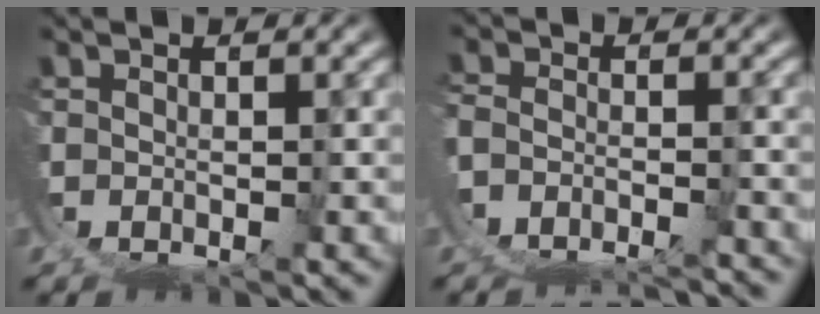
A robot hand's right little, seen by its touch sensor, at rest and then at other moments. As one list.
[{"total": 7.5, "force": [-6.5, 3.0, 2.1], "torque": [-0.036, -0.020, -0.100]}]